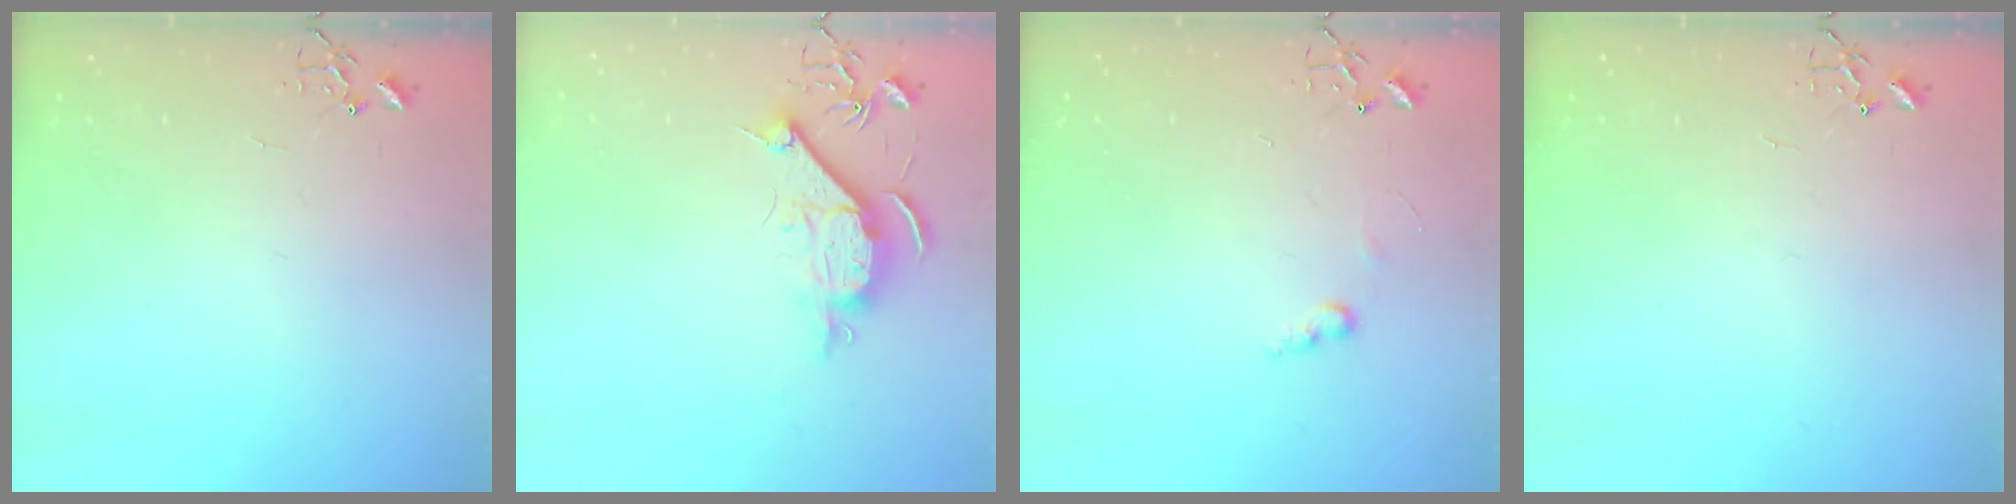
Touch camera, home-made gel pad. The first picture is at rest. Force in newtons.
{"total": 9.5, "press": 9.5, "slide": 0.9}
{"total": 6.0, "press": 5.9, "slide": 0.7}
{"total": 0.0}